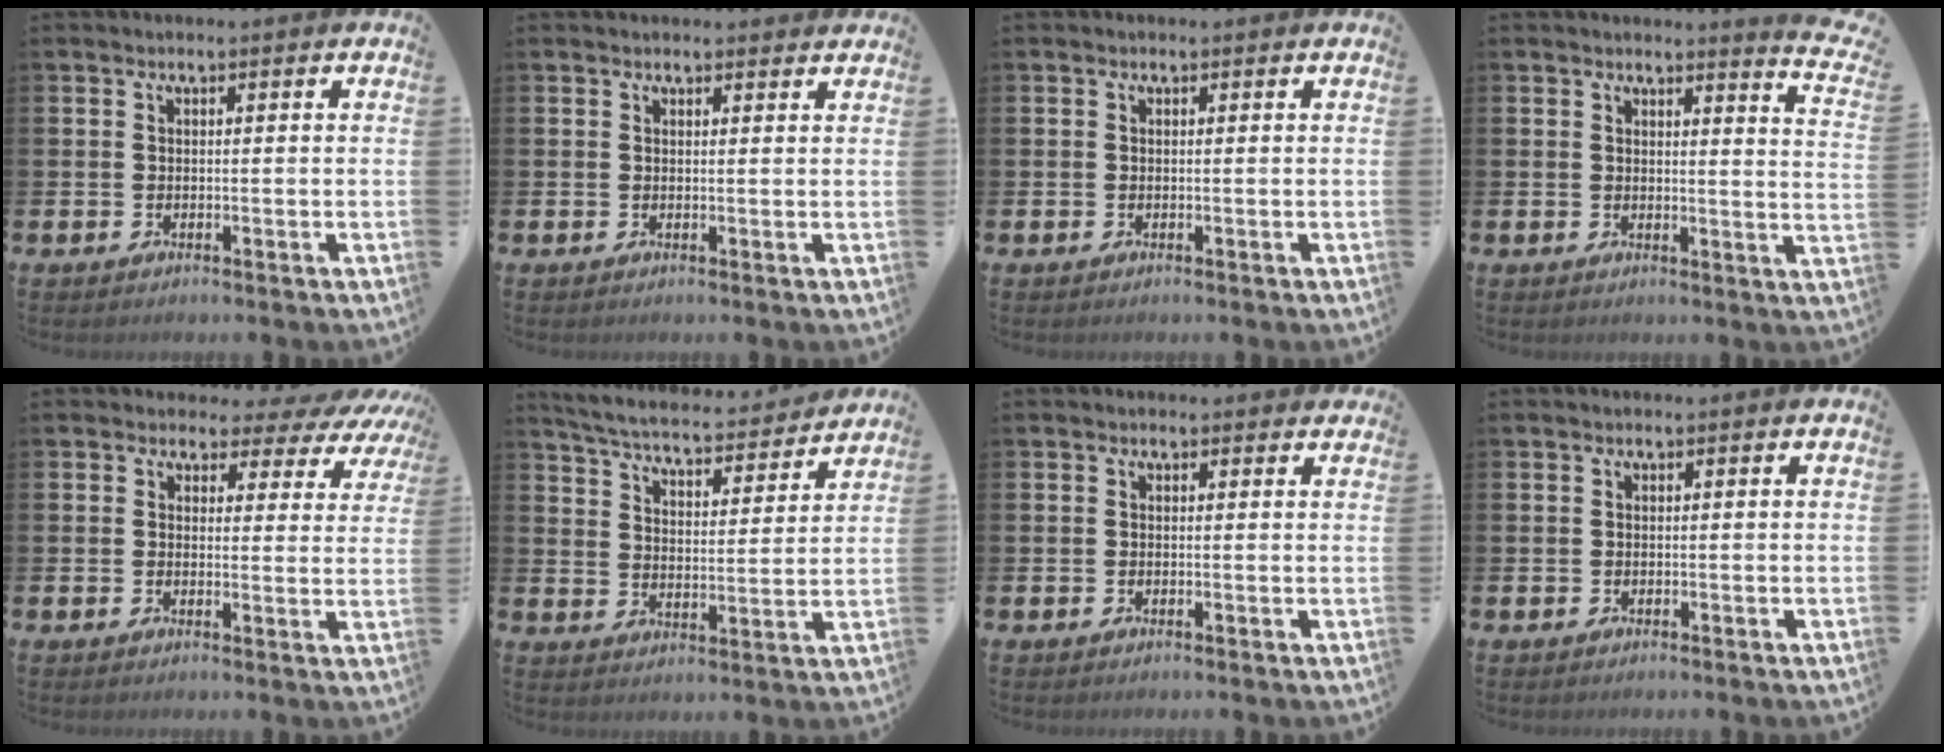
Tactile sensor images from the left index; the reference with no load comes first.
{"total": 1.0, "force": [0.9, 0.3, 0.1], "torque": [0.006, -0.001, 0.015]}
{"total": 0.0}
{"total": 3.1, "force": [2.9, -0.1, 0.9], "torque": [-0.010, -0.031, 0.045]}
{"total": 2.9, "force": [2.1, 1.9, 0.7], "torque": [-0.016, -0.022, 0.028]}
{"total": 5.4, "force": [5.2, 0.5, 1.2], "torque": [-0.052, -0.043, 0.087]}
{"total": 0.6, "force": [0.4, 0.4, 0.1], "torque": [0.007, 0.002, 0.003]}
{"total": 0.0}